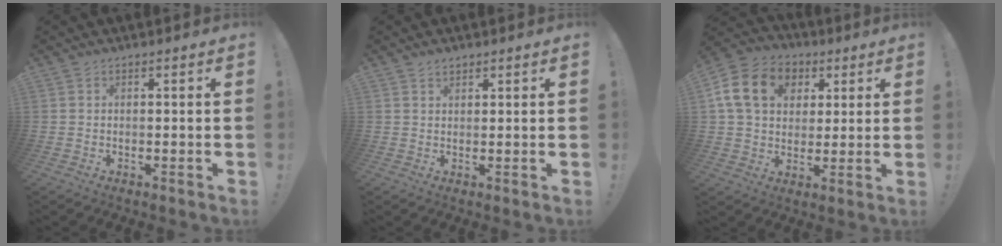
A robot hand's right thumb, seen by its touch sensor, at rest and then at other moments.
{"total": 1.7, "force": [1.4, 0.7, 0.6], "torque": [-0.001, -0.010, 0.024]}
{"total": 17.2, "force": [5.2, 13.1, 9.8], "torque": [-0.147, -0.006, 0.101]}